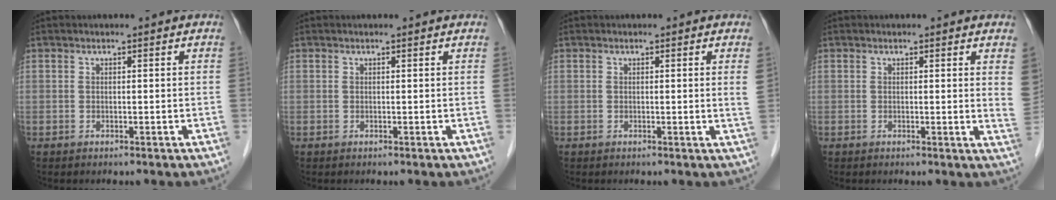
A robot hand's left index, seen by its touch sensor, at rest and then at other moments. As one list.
[{"total": 1.0, "force": [0.9, 0.1, 0.2], "torque": [-0.011, 0.008, 0.010]}, {"total": 1.2, "force": [0.4, -0.2, 1.1], "torque": [-0.017, -0.003, 0.004]}, {"total": 3.4, "force": [2.3, 0.7, 2.4], "torque": [-0.026, -0.009, 0.008]}]